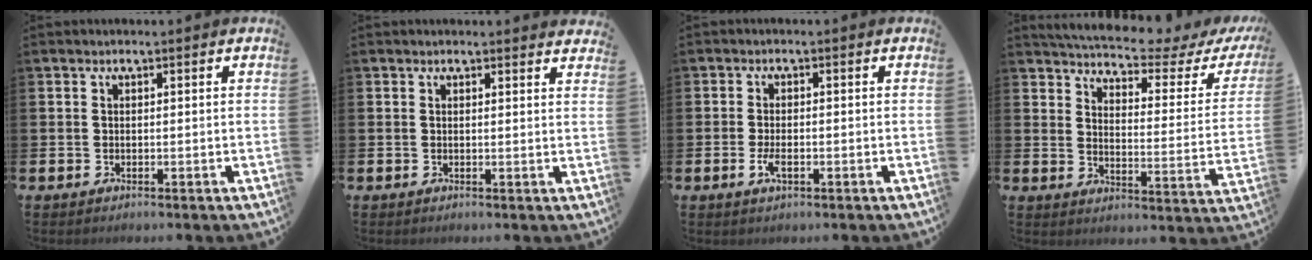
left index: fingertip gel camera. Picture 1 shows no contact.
{"total": 1.1, "force": [1.1, 0.0, -0.1], "torque": [0.010, -0.007, 0.018]}
{"total": 2.4, "force": [-0.6, 1.0, 2.1], "torque": [-0.039, 0.001, -0.011]}
{"total": 5.5, "force": [5.0, 0.8, 2.1], "torque": [-0.066, -0.036, 0.081]}